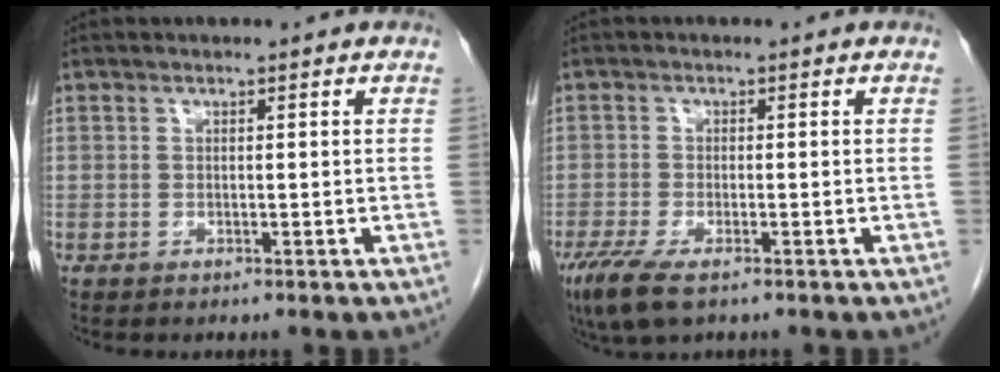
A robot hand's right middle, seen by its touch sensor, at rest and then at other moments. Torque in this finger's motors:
{"motor_torque": [1.30, -0.84, 0.35, 0.10]}